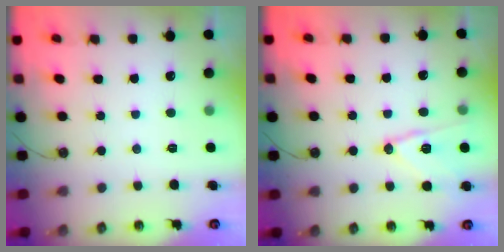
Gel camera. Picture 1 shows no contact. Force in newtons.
{"total": 12.6, "press": 12.6, "slide": 0.7}